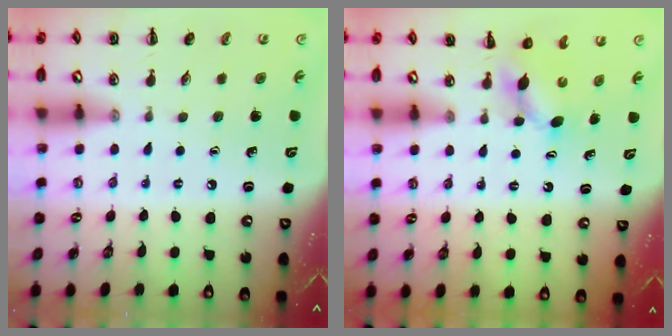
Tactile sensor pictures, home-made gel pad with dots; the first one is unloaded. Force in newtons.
{"total": 4.0, "press": 3.9, "slide": 0.7}